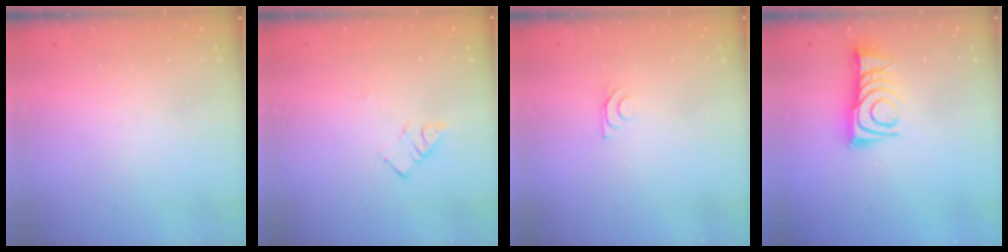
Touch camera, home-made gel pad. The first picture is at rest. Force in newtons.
{"total": 3.5, "press": 3.5, "slide": 0.4}
{"total": 5.1, "press": 5.0, "slide": 0.7}
{"total": 11.0, "press": 11.0, "slide": 0.4}